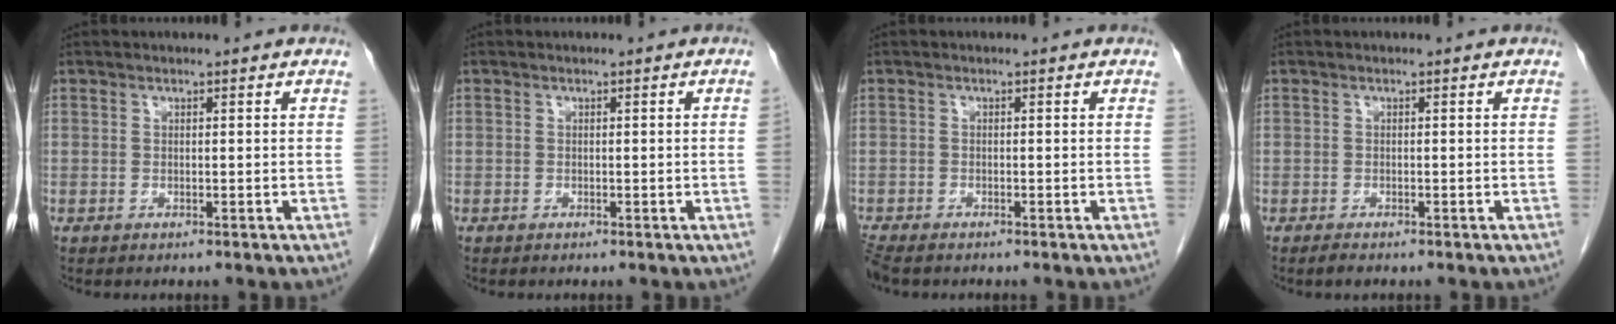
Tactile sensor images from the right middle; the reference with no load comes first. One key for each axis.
{"total": 0.6, "fx": -0.1, "fy": -0.3, "fz": 0.5, "tx": 0.000, "ty": 0.002, "tz": 0.000}
{"total": 3.3, "fx": -2.8, "fy": 1.1, "fz": 1.5, "tx": -0.034, "ty": -0.010, "tz": -0.049}
{"total": 1.0, "fx": -0.8, "fy": 0.3, "fz": 0.5, "tx": -0.018, "ty": -0.003, "tz": -0.012}